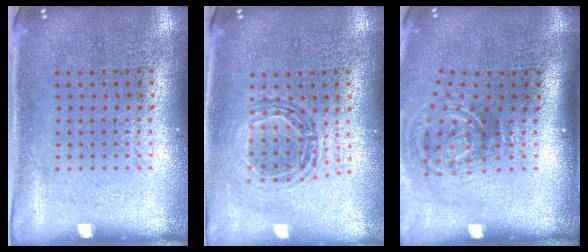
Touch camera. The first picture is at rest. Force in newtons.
{"total": 0.8, "press": 0.8, "slide": 0.1}
{"total": 2.0, "press": 1.3, "slide": 1.6}